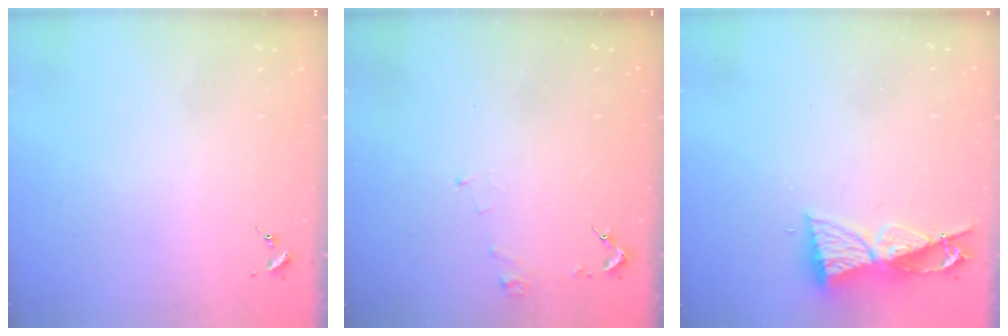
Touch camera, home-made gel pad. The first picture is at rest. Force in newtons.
{"total": 3.7, "press": 3.7, "slide": 0.5}
{"total": 8.7, "press": 8.6, "slide": 1.0}